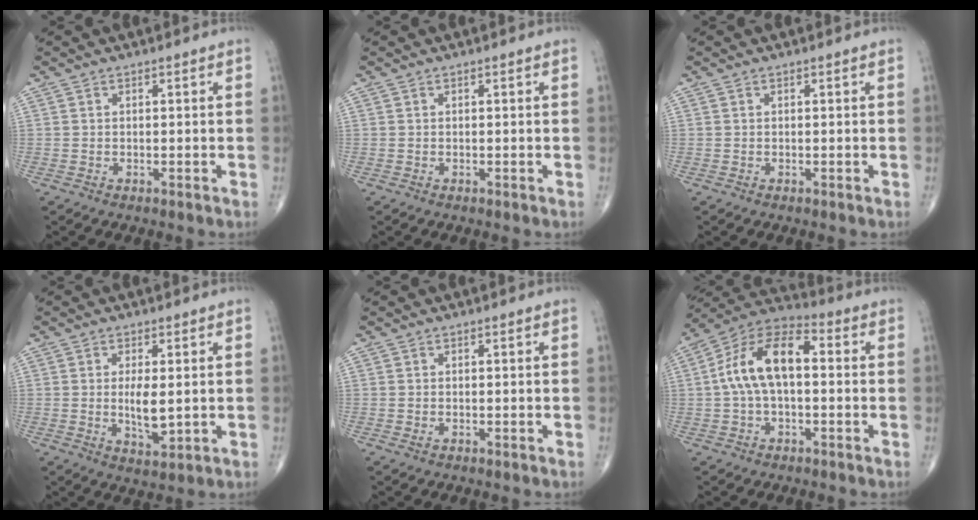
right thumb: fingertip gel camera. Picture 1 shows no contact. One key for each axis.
{"total": 0.0}
{"total": 0.0}
{"total": 5.7, "fx": 0.2, "fy": 2.1, "fz": 5.3, "tx": -0.093, "ty": -0.015, "tz": 0.007}
{"total": 0.0}
{"total": 13.6, "fx": 0.7, "fy": 7.2, "fz": 11.5, "tx": -0.211, "ty": 0.043, "tz": 0.000}